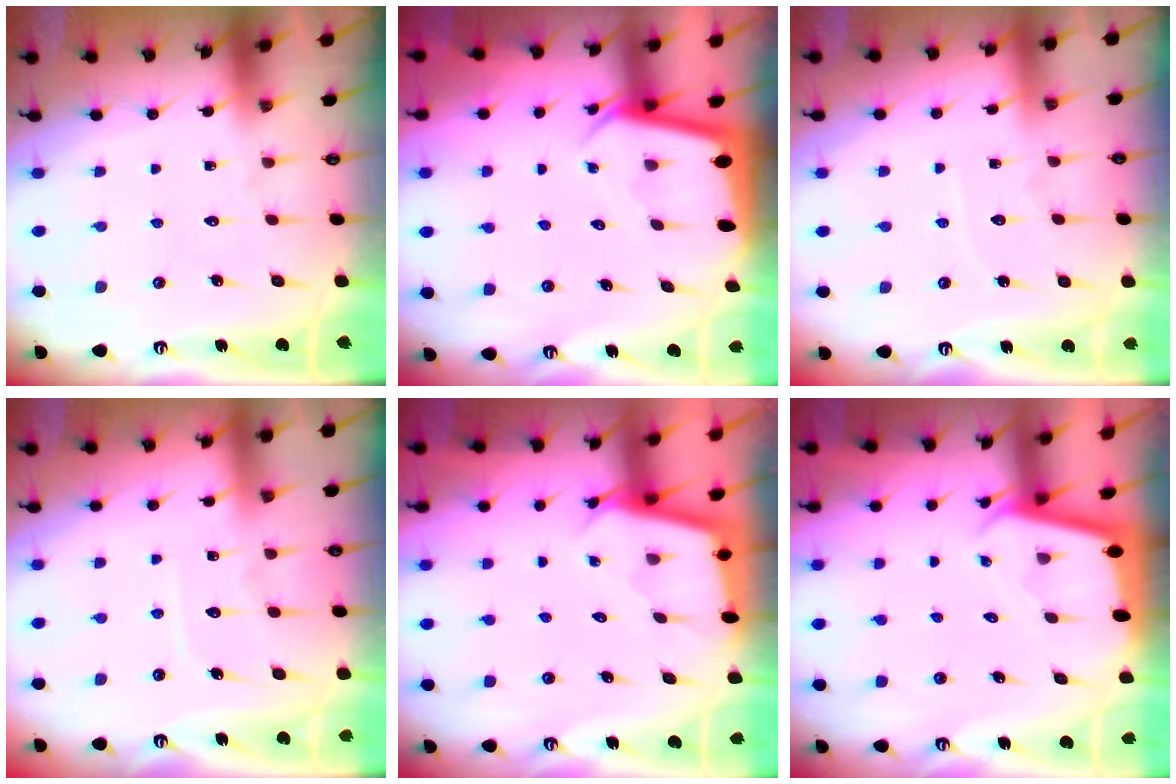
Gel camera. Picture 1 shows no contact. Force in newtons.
{"total": 2.4, "press": 2.4, "slide": 0.1}
{"total": 3.4, "press": 3.4, "slide": 0.5}
{"total": 5.5, "press": 5.5, "slide": 0.4}
{"total": 2.3, "press": 2.3, "slide": 0.2}
{"total": 1.9, "press": 1.9, "slide": 0.0}